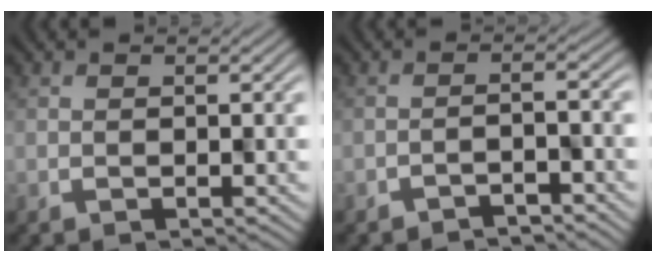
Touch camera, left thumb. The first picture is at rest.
{"total": 2.6, "force": [-2.4, 0.2, 1.0], "torque": [-0.012, 0.007, -0.039]}